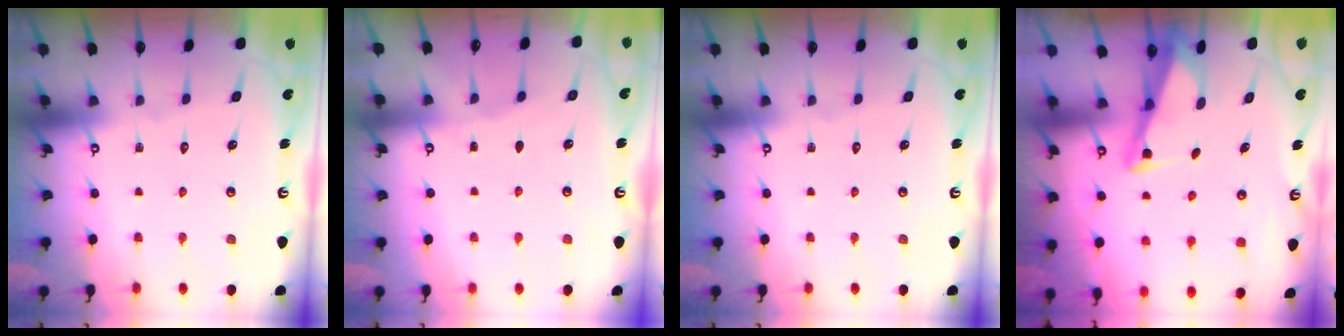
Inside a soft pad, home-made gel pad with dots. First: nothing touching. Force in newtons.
{"total": 1.8, "press": 1.8, "slide": 0.3}
{"total": 0.0}
{"total": 2.7, "press": 2.7, "slide": 0.3}